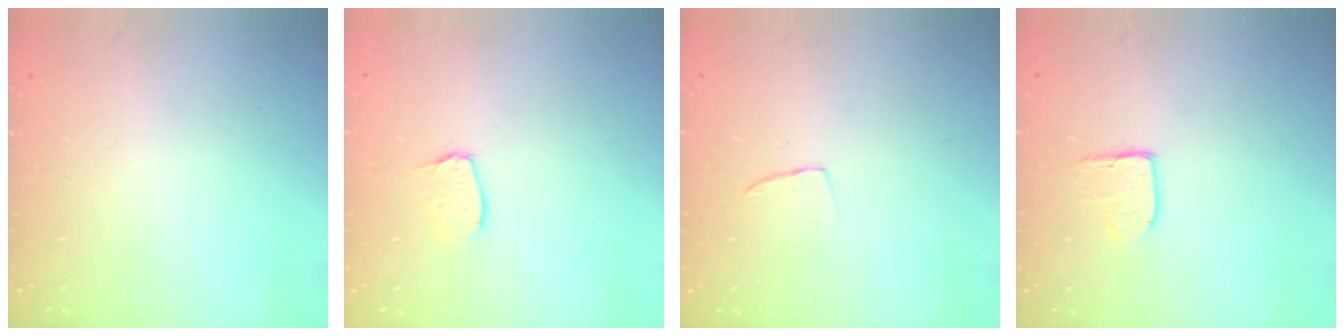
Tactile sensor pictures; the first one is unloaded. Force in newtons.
{"total": 4.5, "press": 4.4, "slide": 0.3}
{"total": 2.9, "press": 2.9, "slide": 0.2}
{"total": 3.8, "press": 3.8, "slide": 0.3}